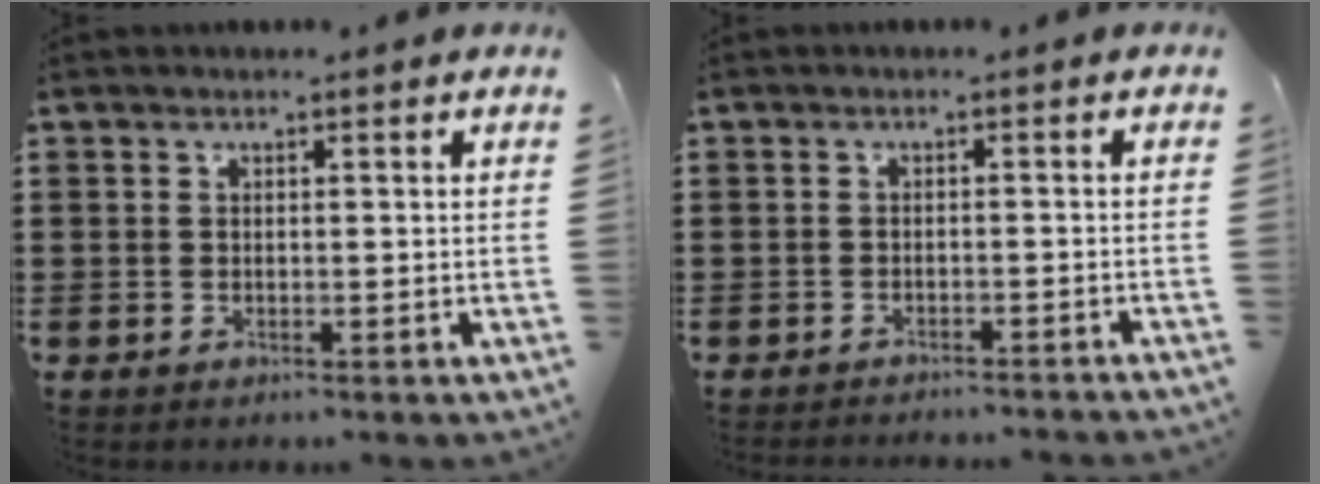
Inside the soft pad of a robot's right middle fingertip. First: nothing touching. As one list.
[{"total": 1.5, "force": [-1.5, -0.1, 0.2], "torque": [-0.005, 0.004, -0.031]}]